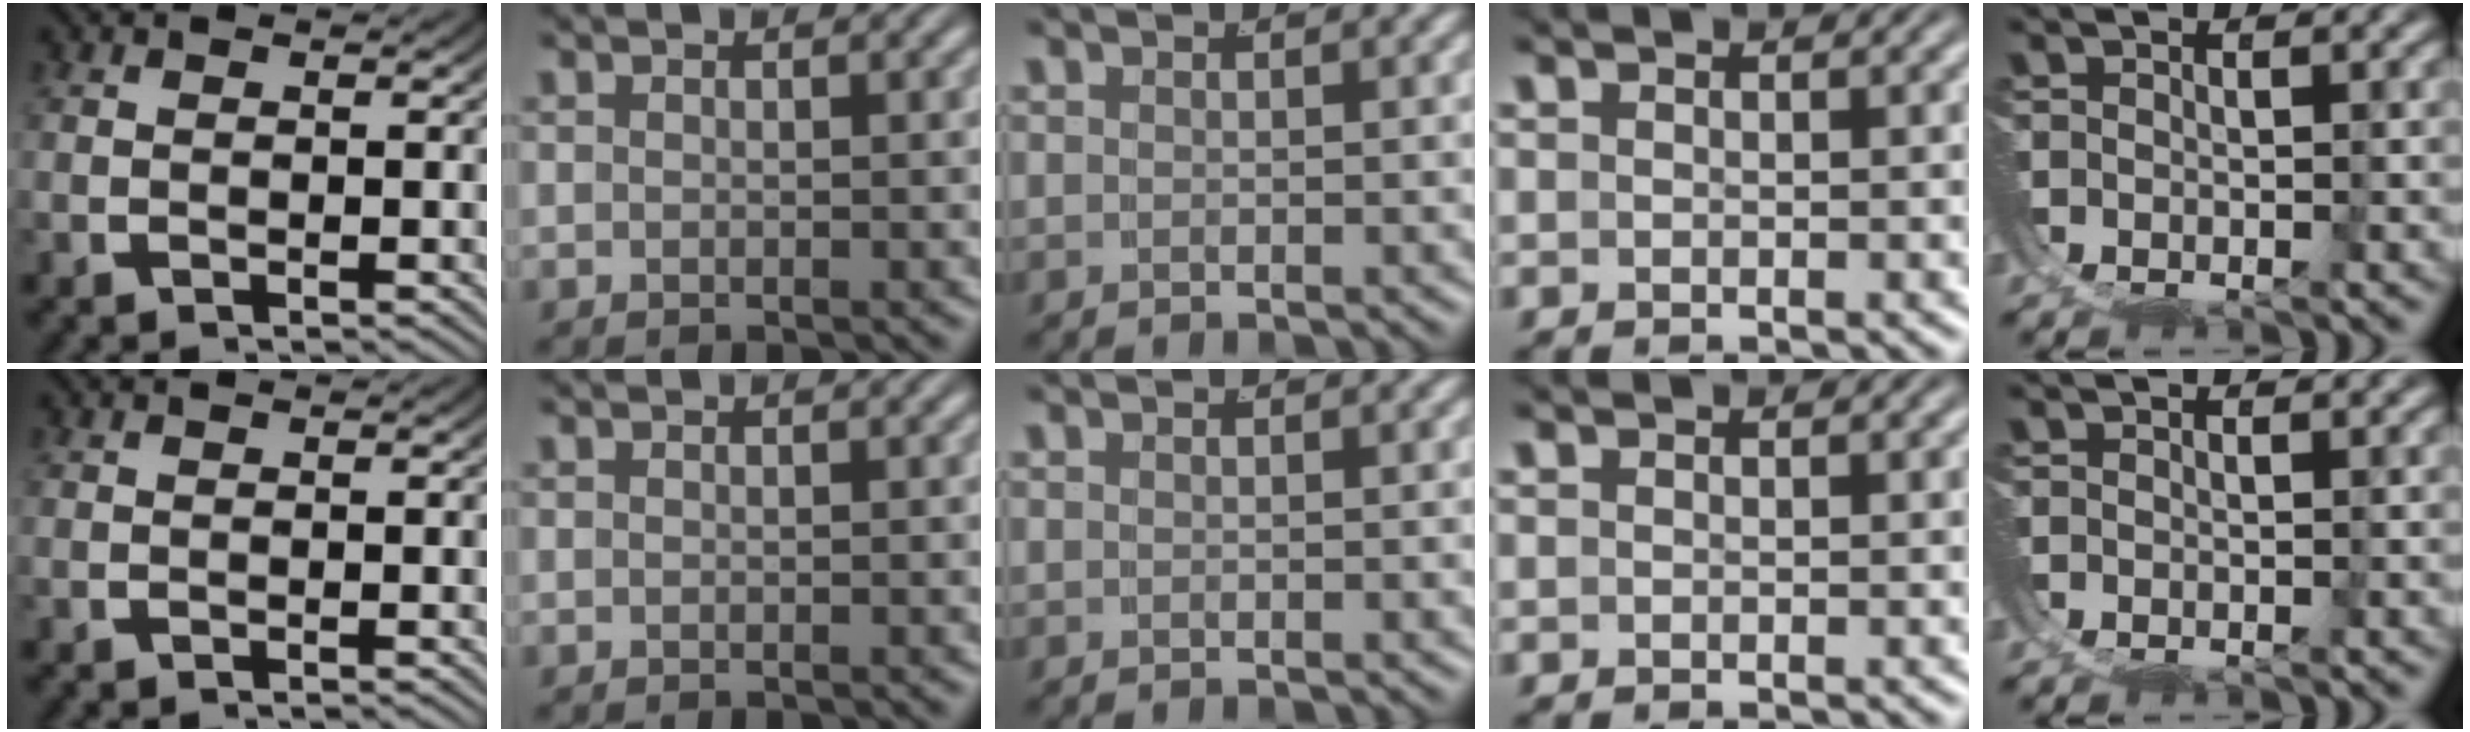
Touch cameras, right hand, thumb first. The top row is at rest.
{}